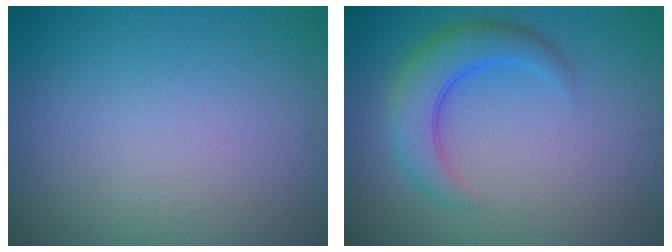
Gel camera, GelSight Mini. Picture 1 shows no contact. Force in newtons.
{"total": 4.4, "press": 4.4, "slide": 0.1}